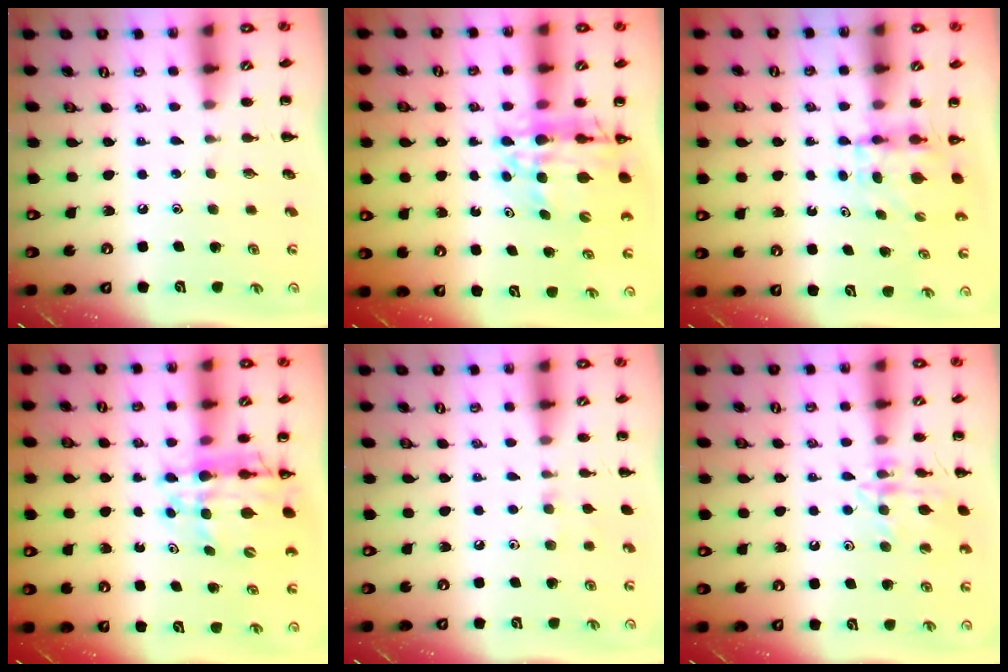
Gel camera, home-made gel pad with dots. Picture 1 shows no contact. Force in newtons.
{"total": 13.8, "press": 13.2, "slide": 4.0}
{"total": 4.0, "press": 3.9, "slide": 0.3}
{"total": 11.2, "press": 10.7, "slide": 3.3}
{"total": 4.6, "press": 4.2, "slide": 1.7}
{"total": 12.9, "press": 12.9, "slide": 0.8}